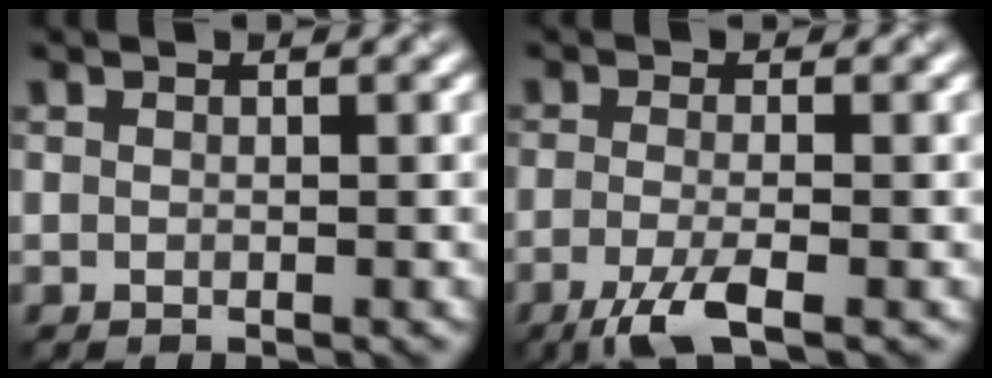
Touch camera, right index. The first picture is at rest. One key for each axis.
{"total": 3.6, "fx": -2.1, "fy": 0.7, "fz": 2.9, "tx": -0.063, "ty": -0.002, "tz": -0.048}